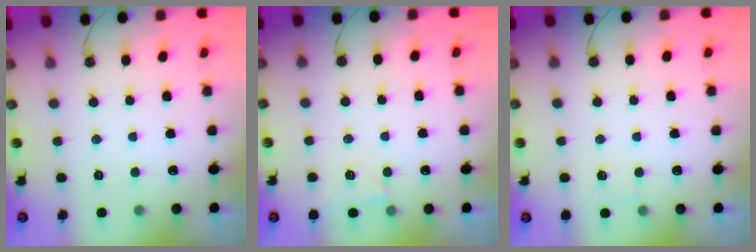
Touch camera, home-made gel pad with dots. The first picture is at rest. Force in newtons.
{"total": 5.1, "press": 5.0, "slide": 0.8}
{"total": 3.8, "press": 3.6, "slide": 0.9}